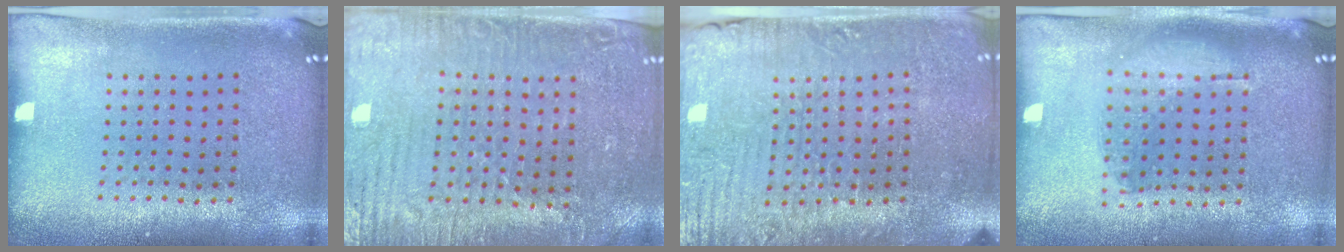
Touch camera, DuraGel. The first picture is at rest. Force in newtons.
{"total": 3.7, "press": 3.3, "slide": 1.7}
{"total": 3.9, "press": 3.8, "slide": 0.8}
{"total": 1.2, "press": 1.1, "slide": 0.4}